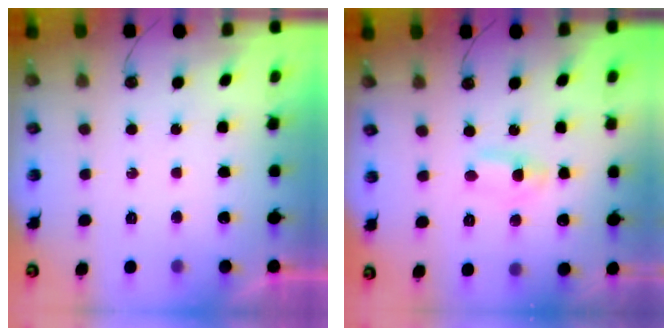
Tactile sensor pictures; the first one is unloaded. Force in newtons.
{"total": 1.1, "press": 0.9, "slide": 0.6}